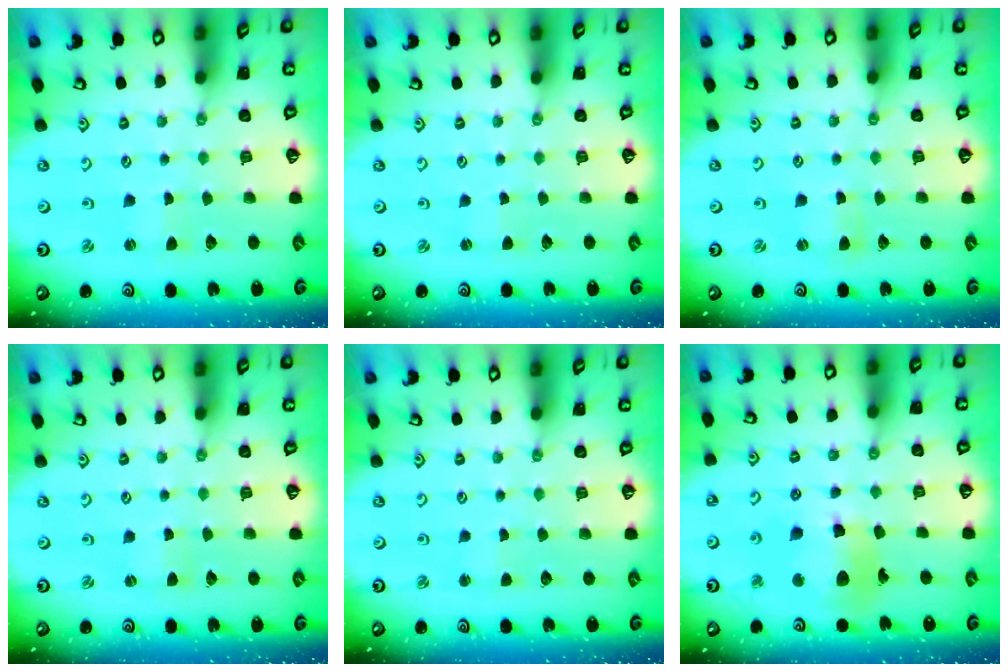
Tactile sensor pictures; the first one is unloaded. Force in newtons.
{"total": 0.9, "press": 0.9, "slide": 0.1}
{"total": 0.7, "press": 0.7, "slide": 0.1}
{"total": 1.7, "press": 1.7, "slide": 0.3}
{"total": 1.5, "press": 1.5, "slide": 0.3}
{"total": 15.4, "press": 15.3, "slide": 1.9}